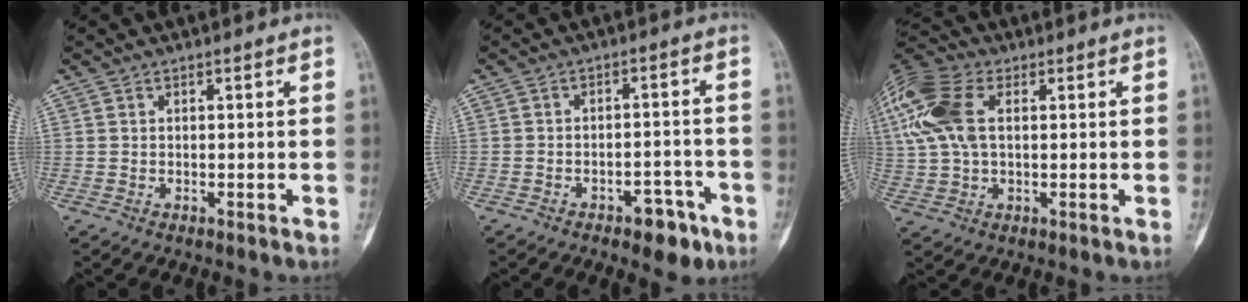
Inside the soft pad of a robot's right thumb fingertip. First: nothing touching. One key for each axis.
{"total": 7.0, "fx": -4.1, "fy": 3.6, "fz": 4.4, "tx": -0.039, "ty": 0.032, "tz": -0.050}
{"total": 15.8, "fx": 3.9, "fy": 9.4, "fz": 12.1, "tx": -0.297, "ty": 0.017, "tz": 0.070}